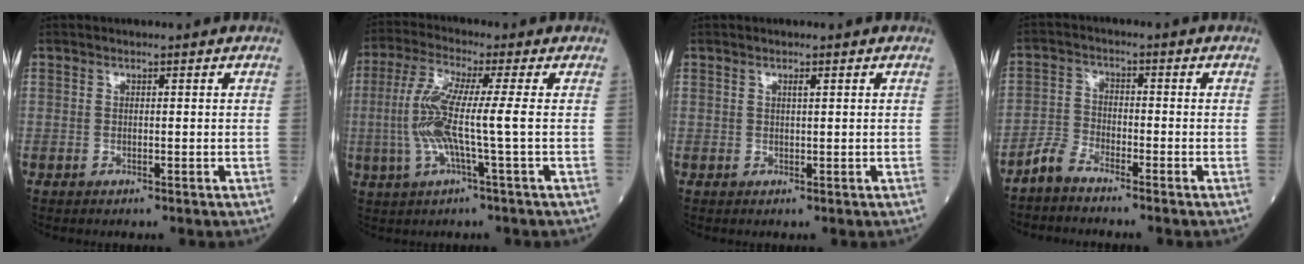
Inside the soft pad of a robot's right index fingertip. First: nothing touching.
{"total": 8.9, "force": [-0.7, -0.1, 8.9], "torque": [-0.189, 0.009, -0.021]}
{"total": 0.6, "force": [0.5, 0.0, 0.4], "torque": [-0.004, 0.000, 0.007]}
{"total": 3.5, "force": [-3.3, 0.9, 0.9], "torque": [-0.018, -0.002, -0.070]}